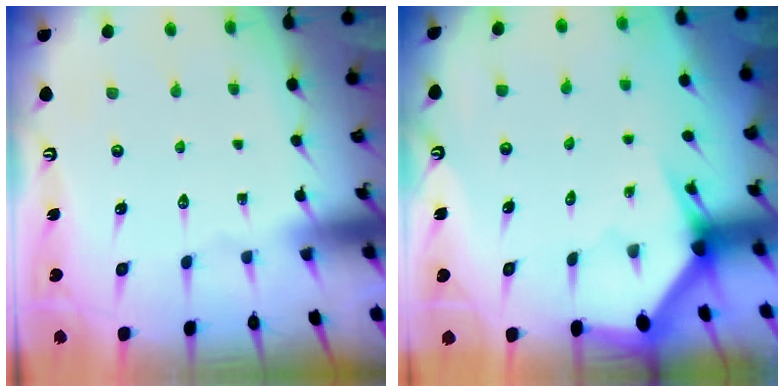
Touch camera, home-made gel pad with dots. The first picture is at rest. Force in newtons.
{"total": 2.8, "press": 2.8, "slide": 0.1}